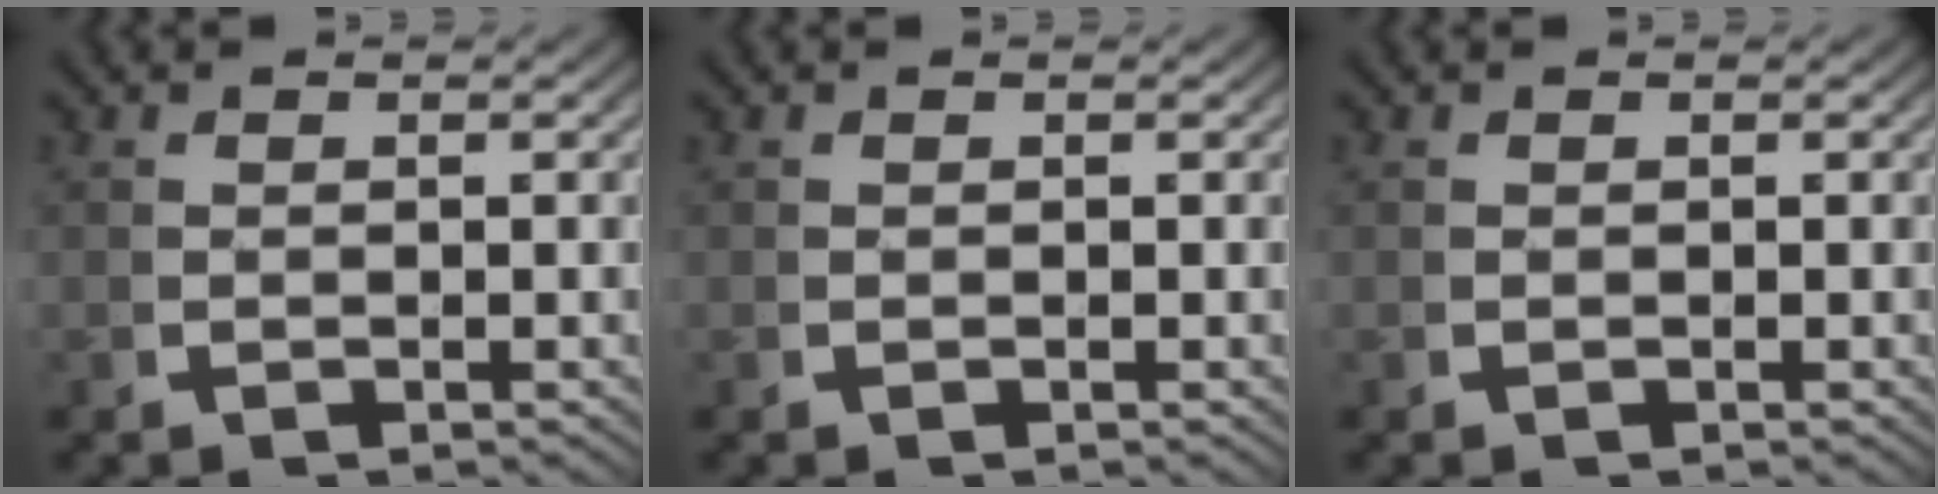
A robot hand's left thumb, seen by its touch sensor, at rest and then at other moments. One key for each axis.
{"total": 0.0}
{"total": 0.0}